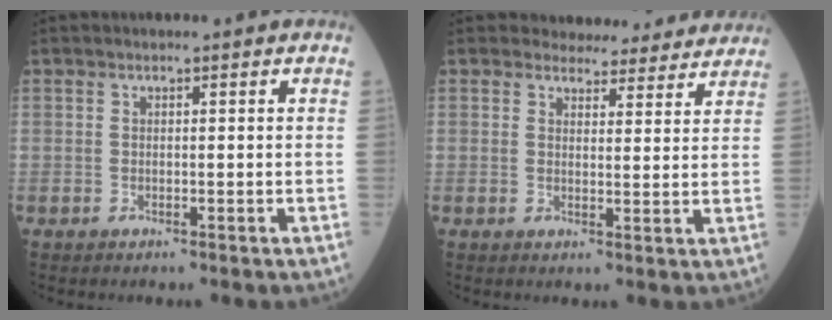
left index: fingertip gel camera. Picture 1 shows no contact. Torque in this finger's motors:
{"motor_torque": [0.28, -0.33, -0.04, -0.03]}